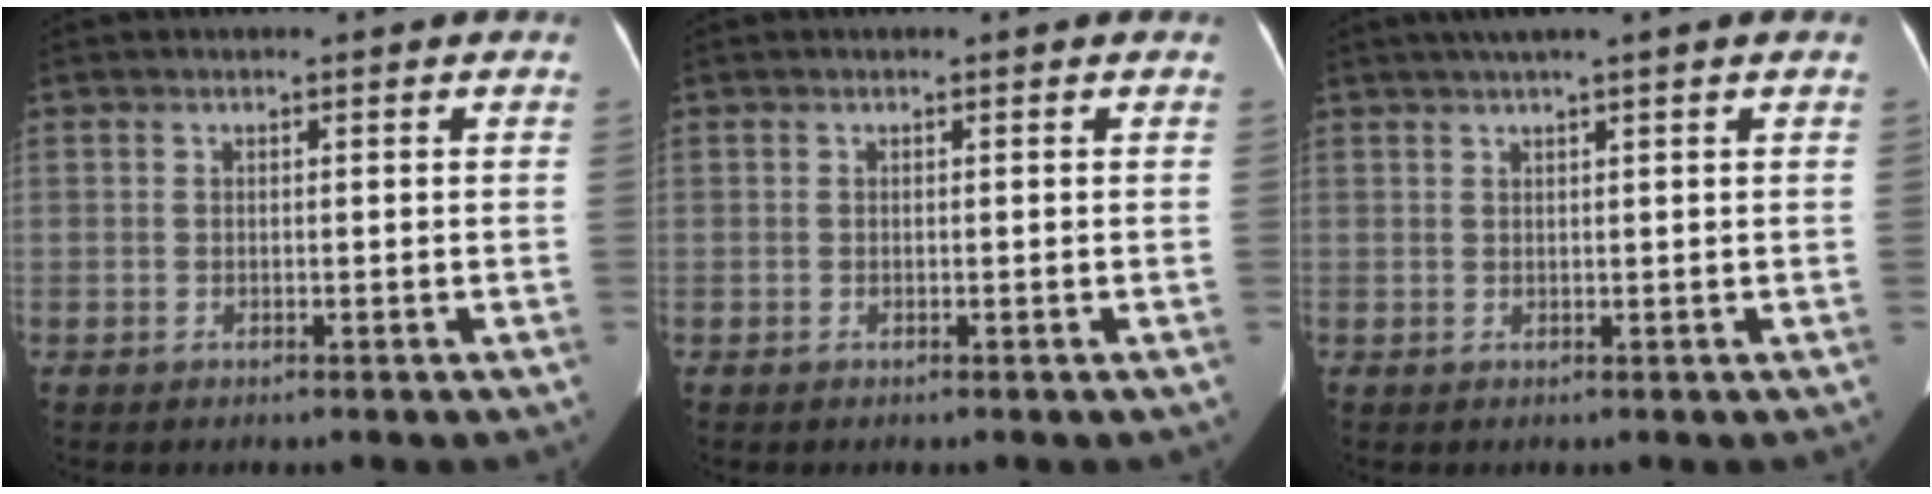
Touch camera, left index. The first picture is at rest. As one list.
[{"total": 0.0}, {"total": 3.7, "force": [2.6, -0.9, 2.5], "torque": [-0.043, 0.019, 0.048]}]